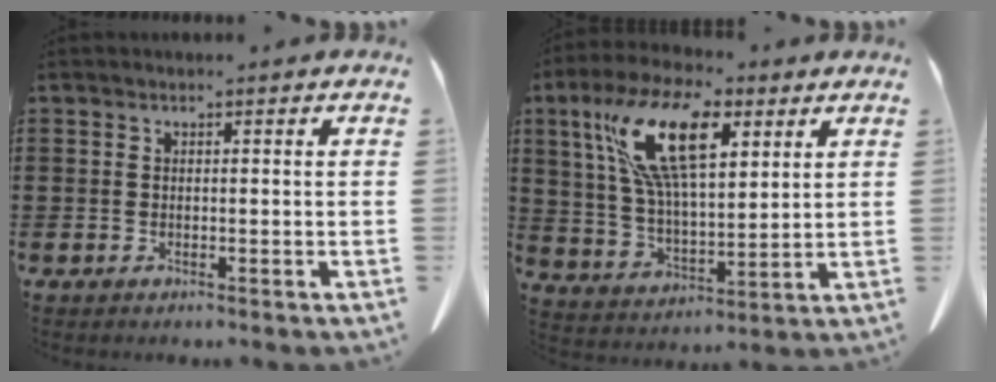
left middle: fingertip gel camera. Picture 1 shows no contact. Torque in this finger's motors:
{"motor_torque": [2.14, 0.00, 0.78, 0.21]}